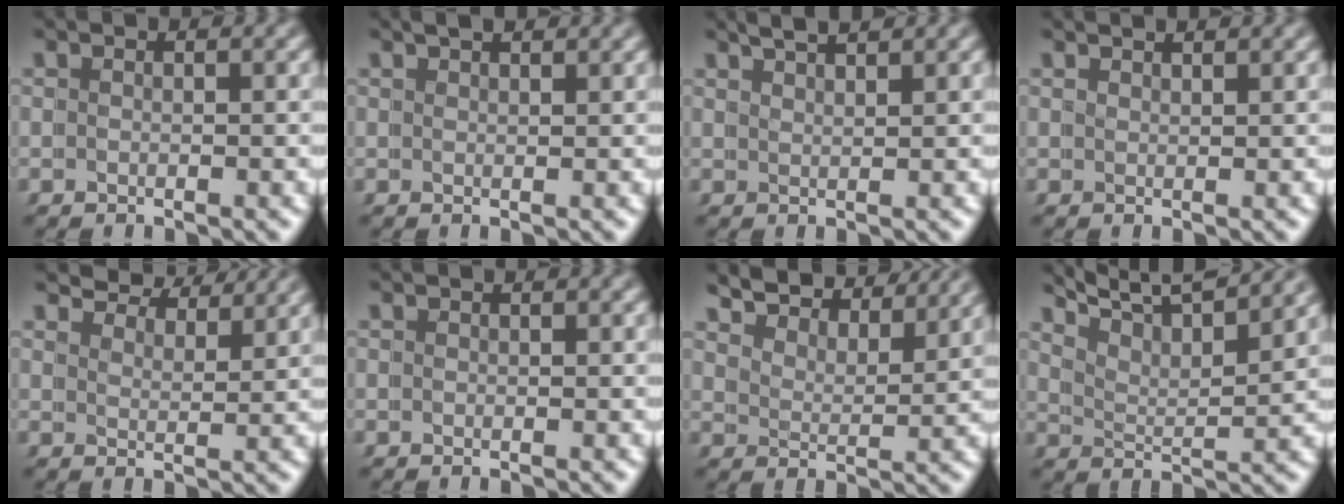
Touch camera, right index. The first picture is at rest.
{"total": 1.8, "force": [1.6, -0.4, 0.6], "torque": [-0.001, 0.007, 0.026]}
{"total": 2.8, "force": [2.7, -0.7, 0.6], "torque": [-0.006, 0.003, 0.047]}
{"total": 1.7, "force": [1.5, -0.8, 0.1], "torque": [0.003, 0.002, 0.026]}
{"total": 5.3, "force": [5.2, -0.4, 0.9], "torque": [-0.003, 0.012, 0.080]}
{"total": 0.0}
{"total": 7.2, "force": [6.9, 0.7, 1.8], "torque": [-0.030, 0.017, 0.104]}
{"total": 8.2, "force": [7.6, 0.4, 3.0], "torque": [-0.052, 0.023, 0.111]}